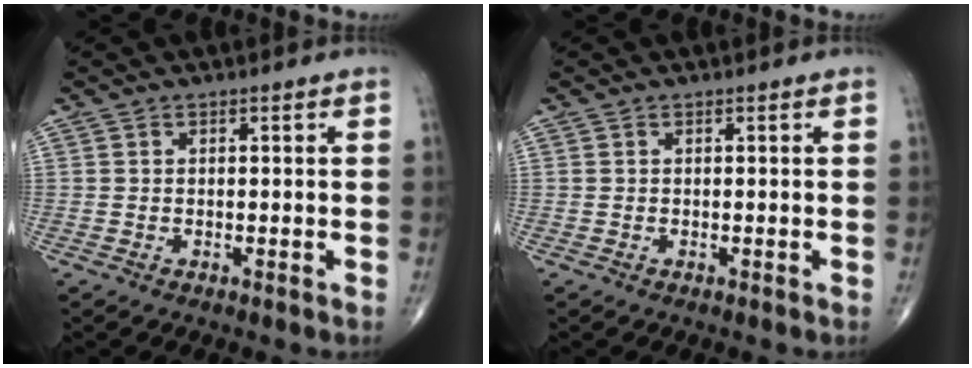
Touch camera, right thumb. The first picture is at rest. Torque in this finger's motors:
{"motor_torque": [-0.08, 0.20, 0.09, 0.04, 0.01]}